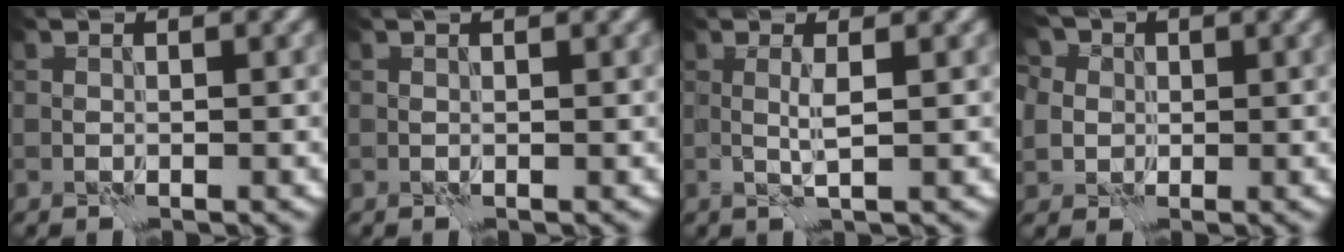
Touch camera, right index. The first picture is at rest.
{"total": 0.7, "force": [0.4, 0.2, 0.4], "torque": [-0.006, 0.002, 0.006]}
{"total": 1.6, "force": [0.4, 0.1, 1.5], "torque": [-0.034, 0.003, 0.003]}
{"total": 7.6, "force": [2.7, 6.1, 3.7], "torque": [-0.074, 0.028, 0.020]}